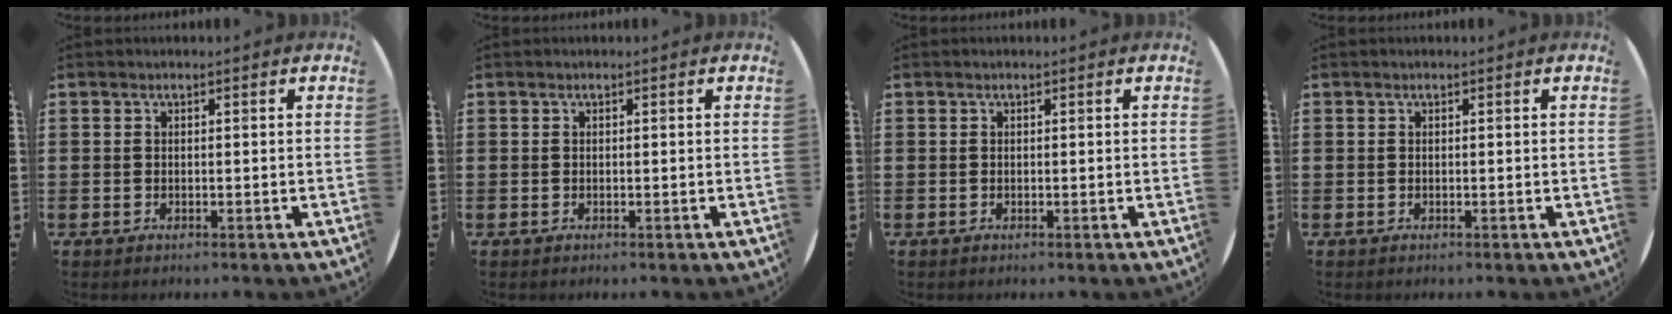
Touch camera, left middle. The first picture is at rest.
{"total": 0.0}
{"total": 0.0}
{"total": 0.0}